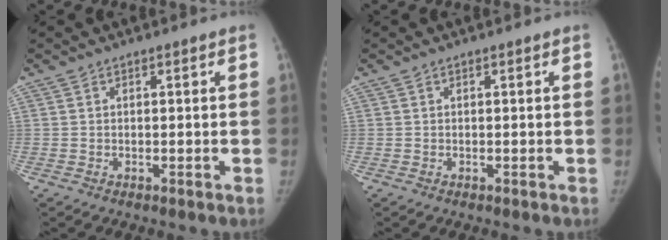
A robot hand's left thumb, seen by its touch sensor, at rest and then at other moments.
{"total": 0.0}